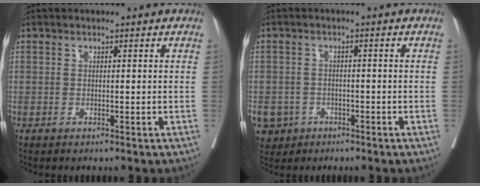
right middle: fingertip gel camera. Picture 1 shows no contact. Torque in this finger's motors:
{"motor_torque": [1.15, -0.99, 1.05, 0.21]}